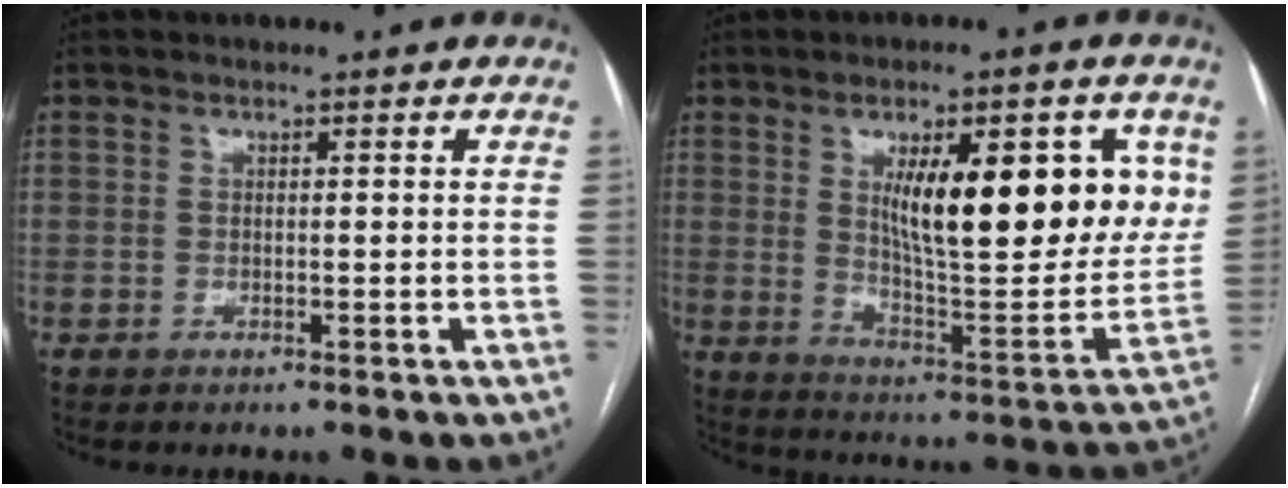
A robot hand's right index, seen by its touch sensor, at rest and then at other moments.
{"total": 21.3, "force": [6.7, 5.5, 19.5], "torque": [-0.278, -0.003, 0.108]}